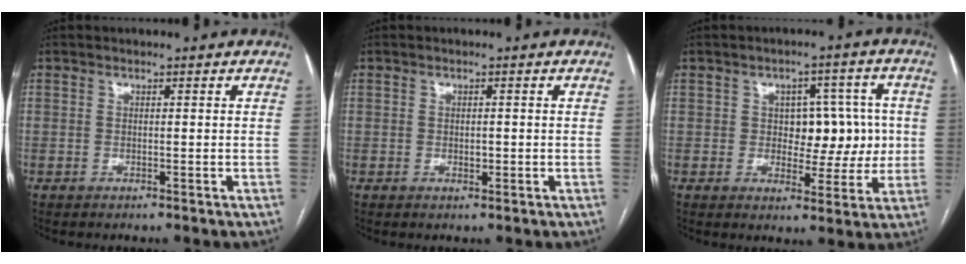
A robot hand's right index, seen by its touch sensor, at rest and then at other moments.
{"total": 1.2, "force": [-0.2, 0.6, 1.0], "torque": [-0.017, 0.000, -0.001]}
{"total": 8.4, "force": [0.4, 5.4, 6.4], "torque": [-0.069, 0.030, 0.014]}